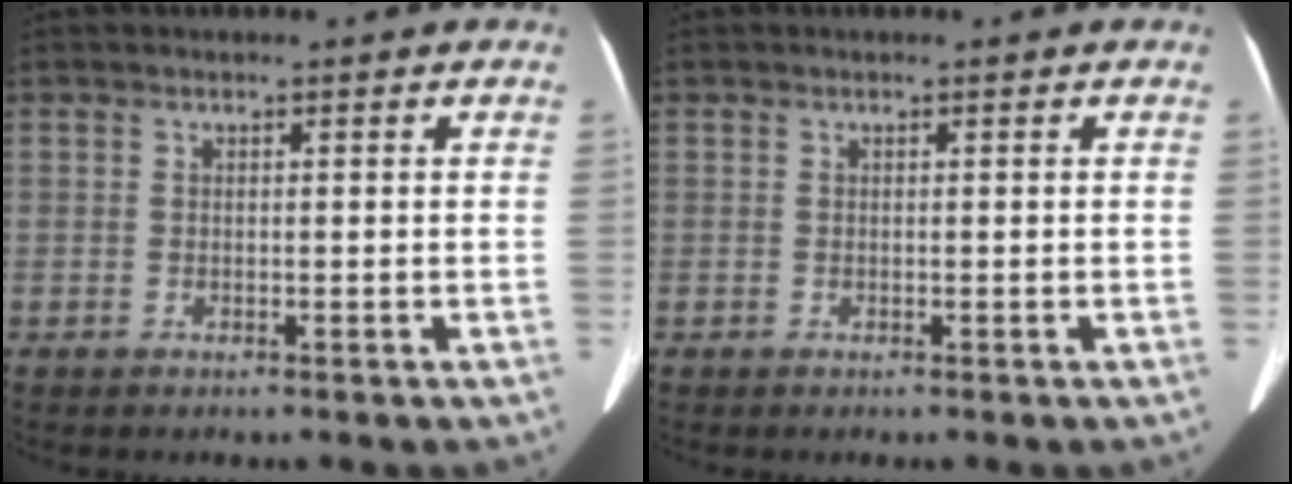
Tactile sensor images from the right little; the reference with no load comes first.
{"total": 0.0}